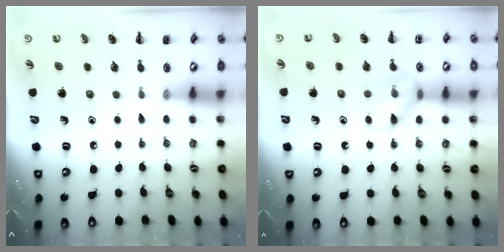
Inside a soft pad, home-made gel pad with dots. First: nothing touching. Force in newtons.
{"total": 9.1, "press": 9.1, "slide": 0.4}